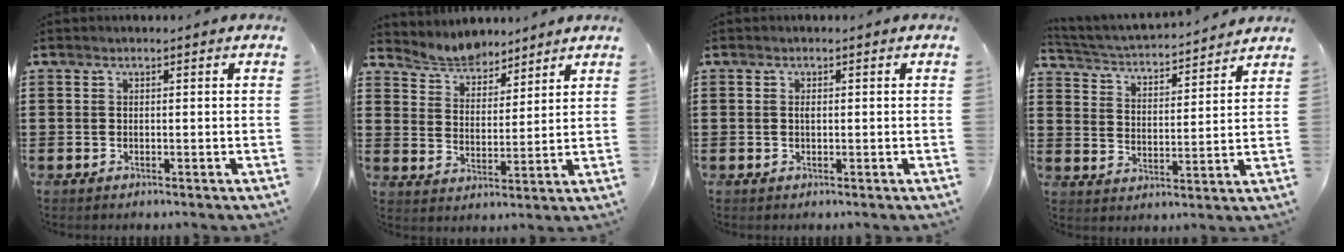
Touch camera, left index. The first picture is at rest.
{"total": 4.9, "force": [4.8, 0.7, -0.3], "torque": [-0.018, -0.022, 0.087]}
{"total": 0.6, "force": [0.1, 0.3, 0.6], "torque": [-0.014, -0.001, 0.002]}
{"total": 3.3, "force": [3.2, 0.0, 0.5], "torque": [-0.030, -0.029, 0.047]}